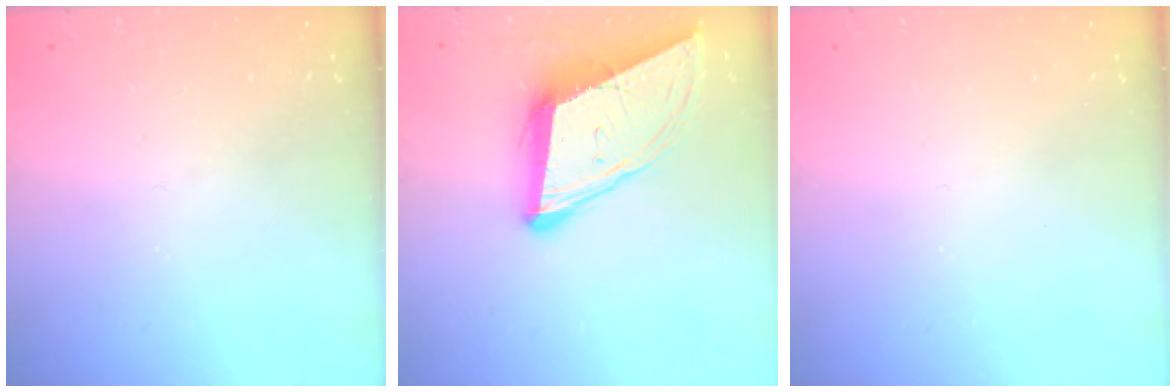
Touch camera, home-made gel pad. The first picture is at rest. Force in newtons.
{"total": 12.6, "press": 12.0, "slide": 3.9}
{"total": 0.0}